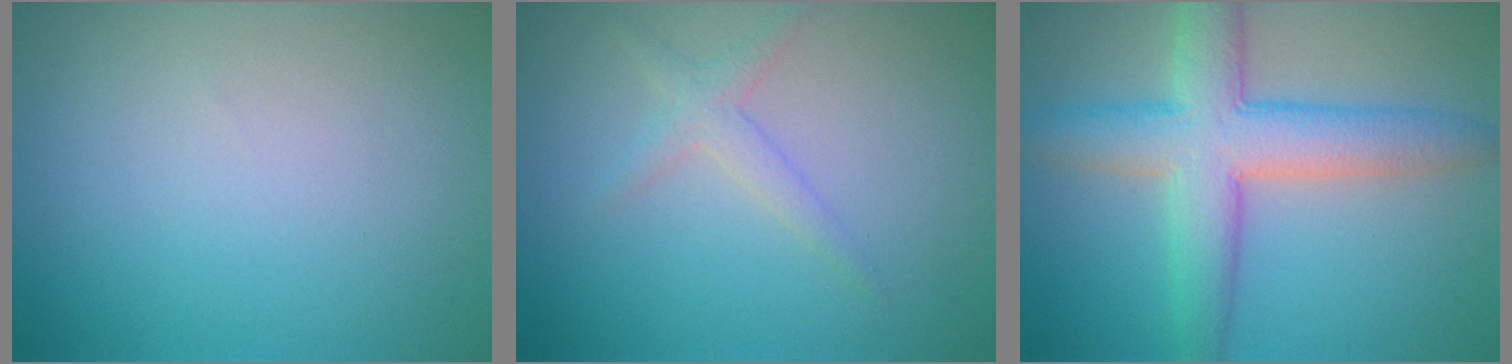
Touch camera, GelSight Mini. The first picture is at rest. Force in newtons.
{"total": 1.6, "press": 1.6, "slide": 0.1}
{"total": 6.7, "press": 6.7, "slide": 0.2}